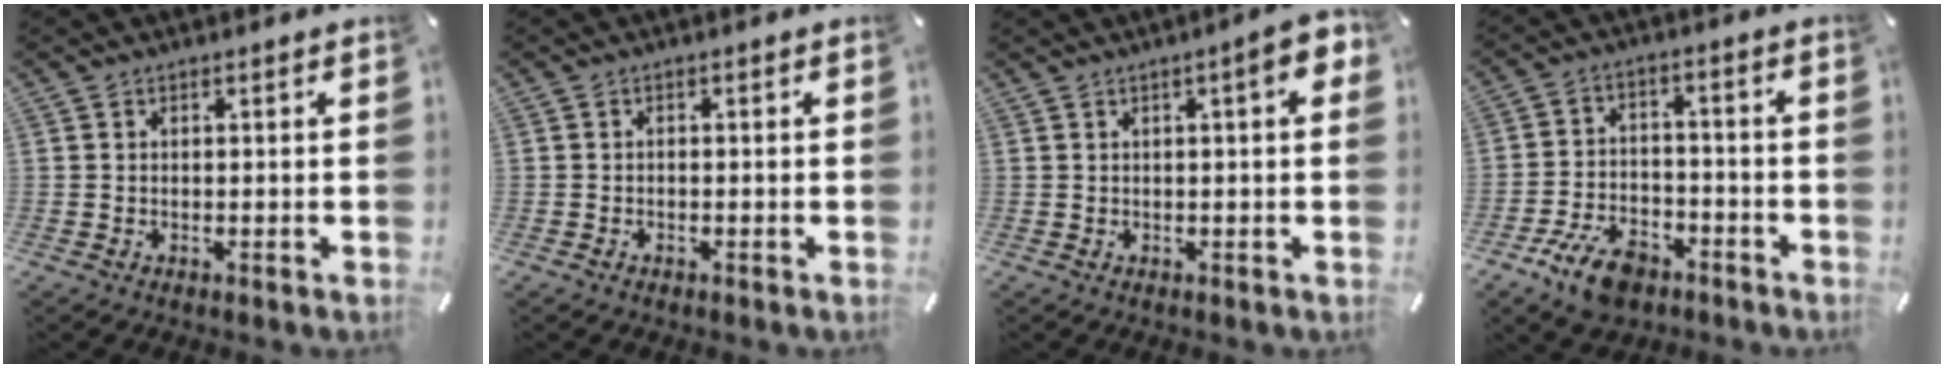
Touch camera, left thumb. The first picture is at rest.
{"total": 0.7, "force": [-0.4, 0.4, 0.3], "torque": [-0.008, 0.001, -0.010]}
{"total": 5.6, "force": [1.7, 1.2, 5.1], "torque": [-0.073, -0.004, 0.024]}
{"total": 10.1, "force": [-6.1, 6.0, 5.3], "torque": [-0.101, 0.038, -0.108]}